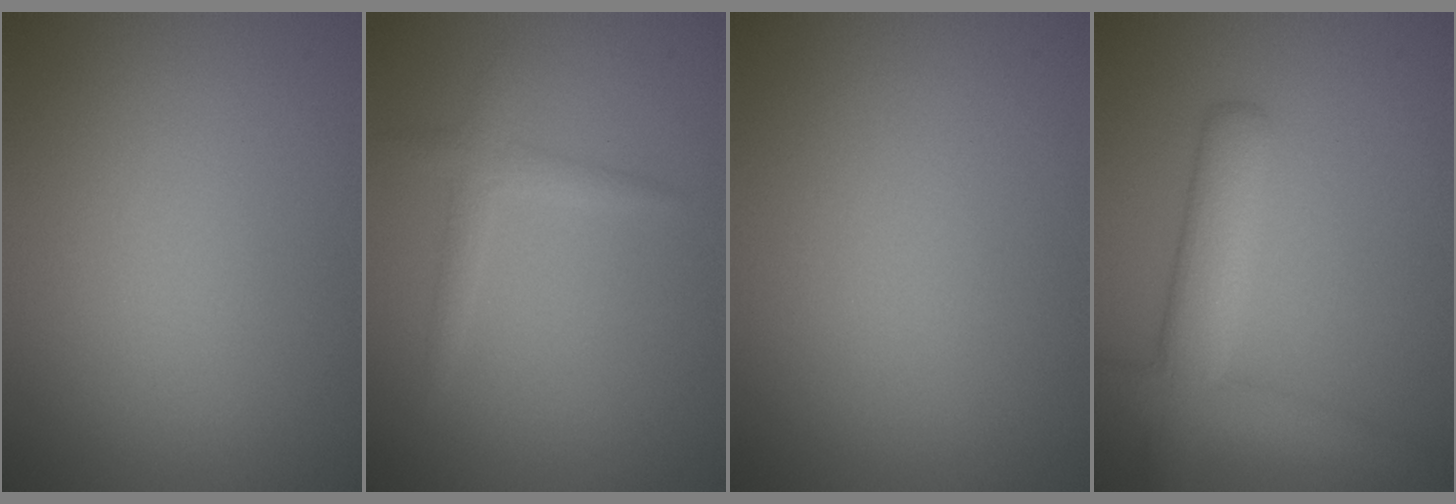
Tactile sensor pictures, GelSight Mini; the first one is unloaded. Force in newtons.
{"total": 1.6, "press": 1.6, "slide": 0.0}
{"total": 0.0}
{"total": 5.4, "press": 5.4, "slide": 0.3}